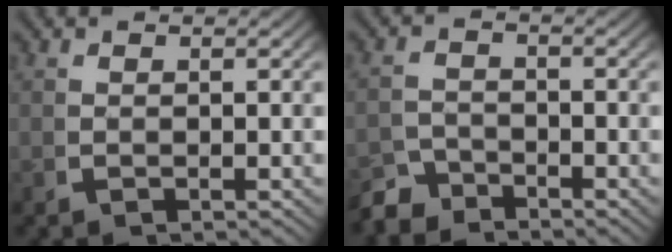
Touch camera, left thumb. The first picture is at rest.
{"total": 3.1, "force": [-3.1, 0.6, 0.0], "torque": [0.012, -0.010, -0.059]}